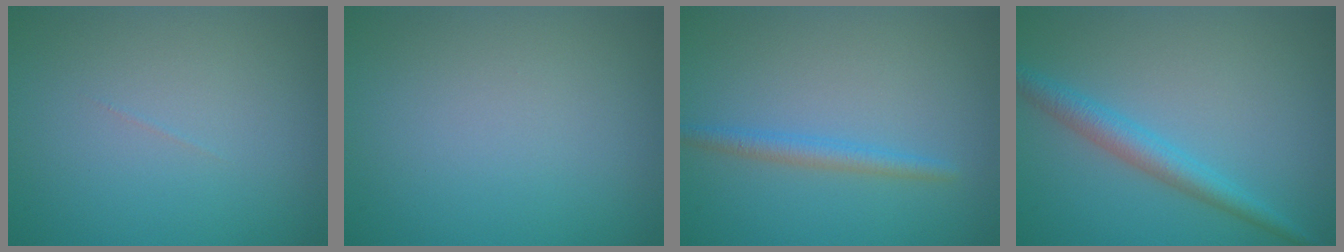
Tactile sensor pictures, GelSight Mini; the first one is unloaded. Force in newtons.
{"total": 0.0}
{"total": 1.8, "press": 1.8, "slide": 0.2}
{"total": 2.9, "press": 2.9, "slide": 0.2}